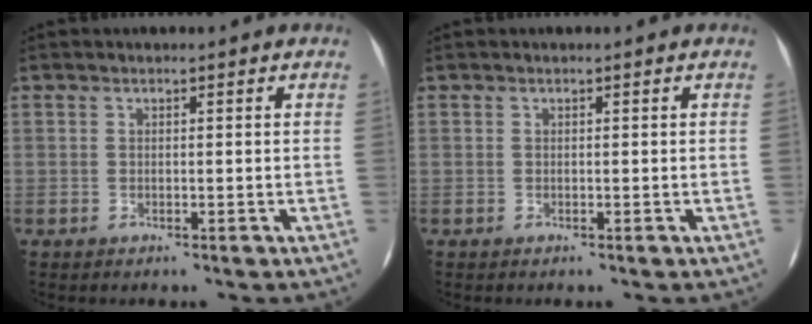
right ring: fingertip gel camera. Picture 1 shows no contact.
{"total": 0.0}